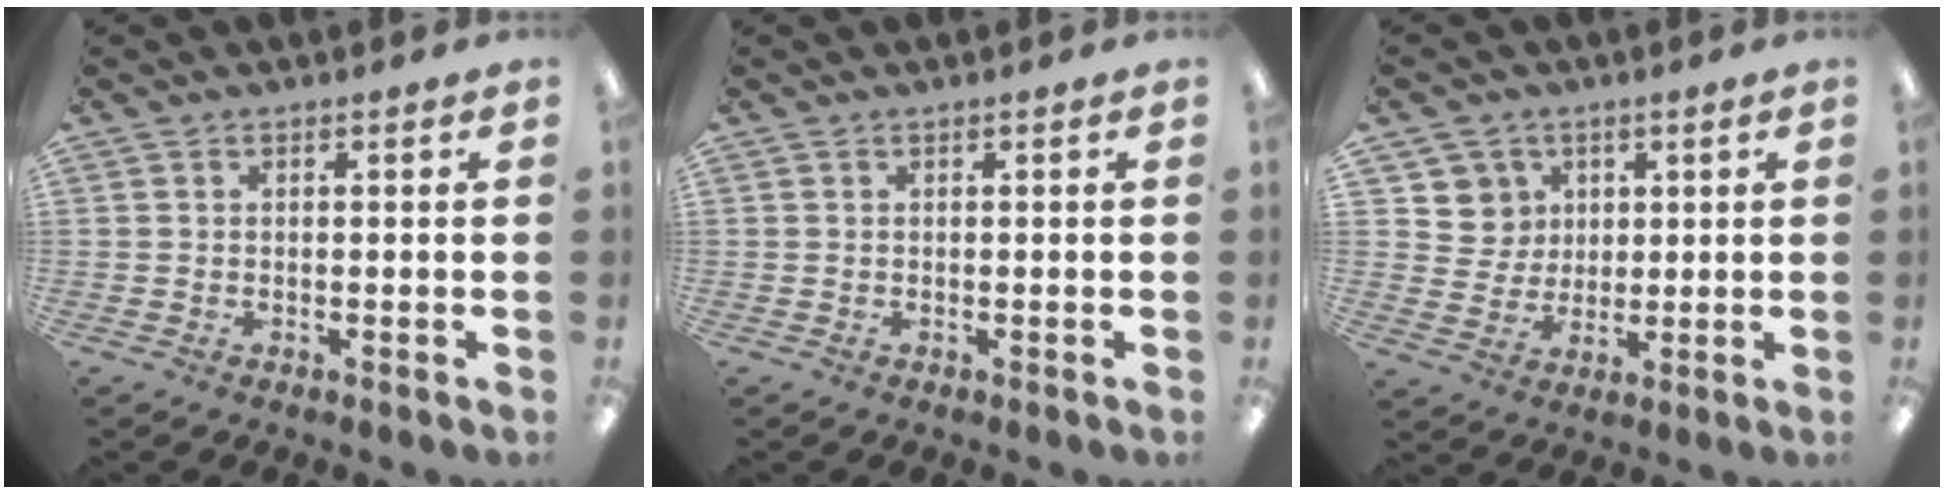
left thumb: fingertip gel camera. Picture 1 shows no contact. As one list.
[{"total": 0.0}, {"total": 7.2, "force": [3.4, 6.3, -0.7], "torque": [0.007, -0.020, 0.066]}]